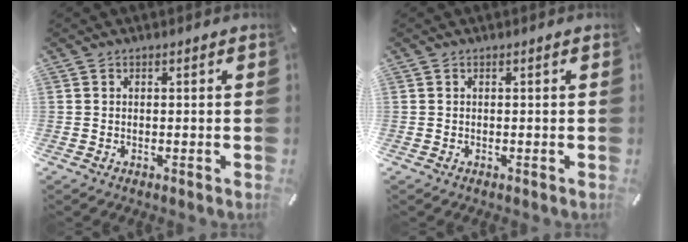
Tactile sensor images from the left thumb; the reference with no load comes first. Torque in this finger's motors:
{"motor_torque": [0.00, 0.00, 0.00, 0.00, 0.00]}